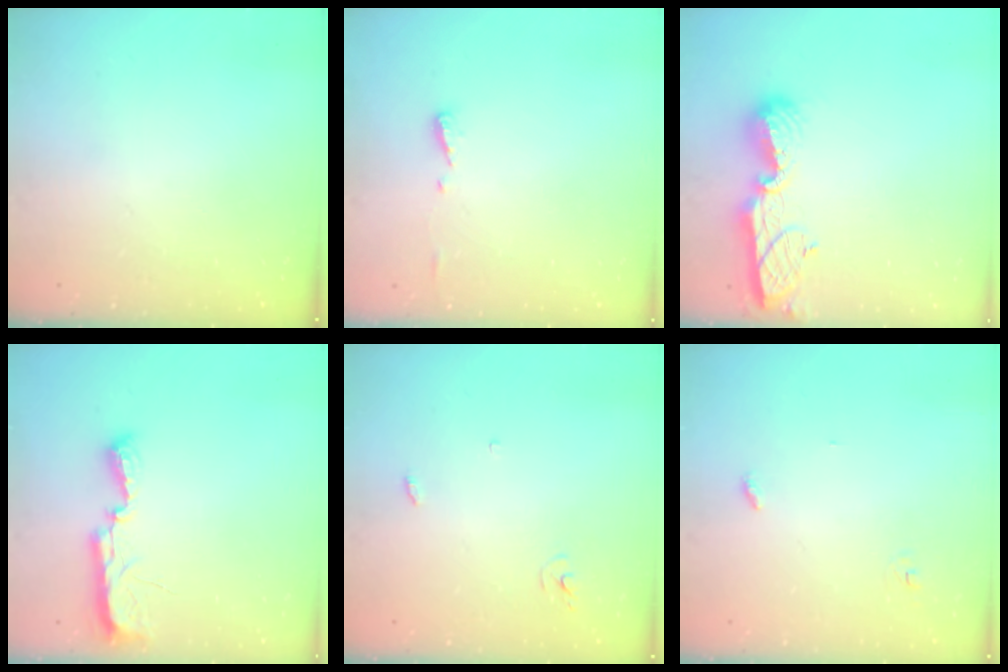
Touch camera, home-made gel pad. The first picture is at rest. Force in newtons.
{"total": 4.9, "press": 4.9, "slide": 0.6}
{"total": 10.0, "press": 10.0, "slide": 0.9}
{"total": 9.8, "press": 8.9, "slide": 4.2}
{"total": 2.9, "press": 2.9, "slide": 0.2}
{"total": 2.8, "press": 2.8, "slide": 0.2}